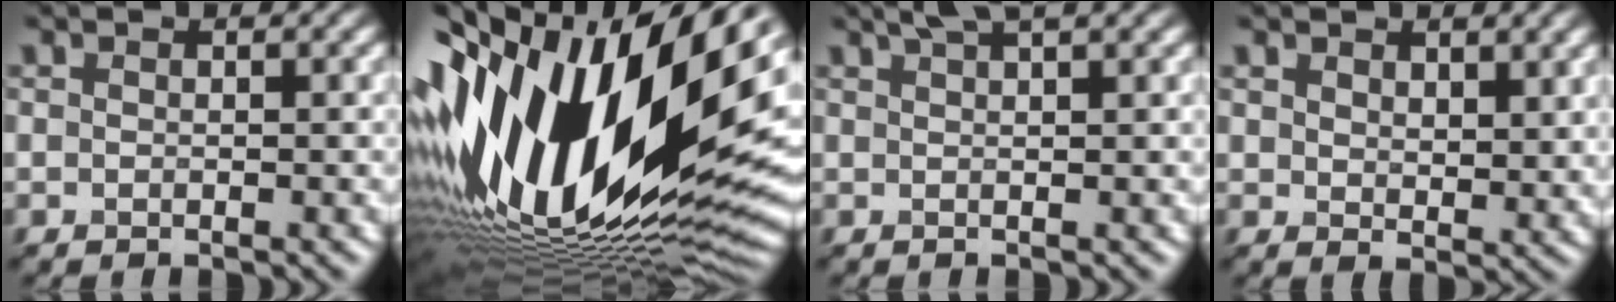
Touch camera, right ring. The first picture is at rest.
{"total": 20.8, "force": [1.8, 9.9, 18.2], "torque": [-0.337, -0.026, 0.017]}
{"total": 3.5, "force": [2.4, 0.7, 2.4], "torque": [-0.019, 0.012, 0.023]}
{"total": 3.0, "force": [1.9, 1.6, 1.6], "torque": [-0.030, -0.008, 0.039]}